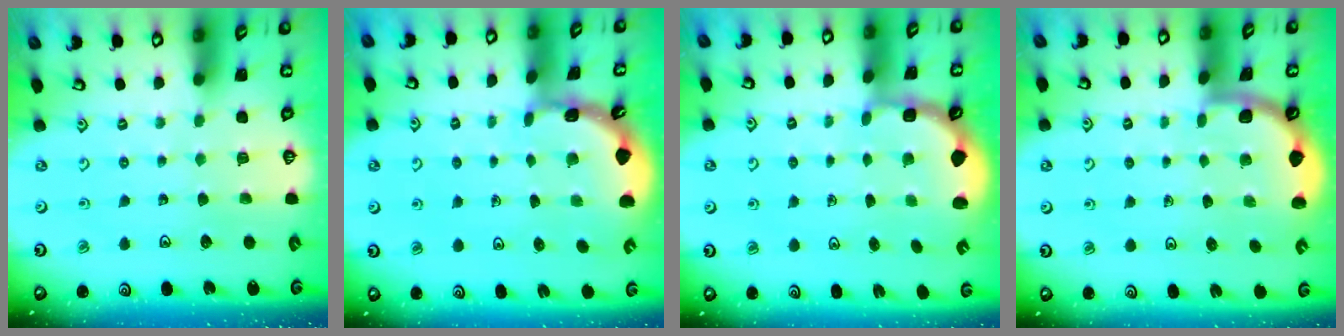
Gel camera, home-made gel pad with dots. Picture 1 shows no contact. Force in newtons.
{"total": 1.6, "press": 1.6, "slide": 0.1}
{"total": 2.8, "press": 2.2, "slide": 1.7}
{"total": 1.9, "press": 1.9, "slide": 0.0}